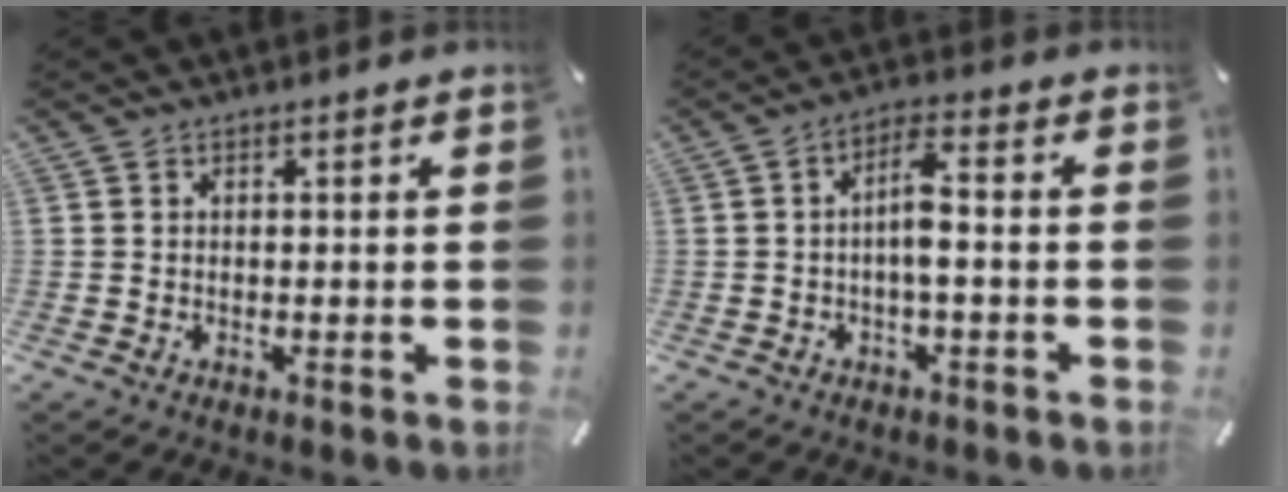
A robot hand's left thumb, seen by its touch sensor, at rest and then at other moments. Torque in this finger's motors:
{"motor_torque": [0.13, -0.13, 0.29, 0.23, 0.01]}